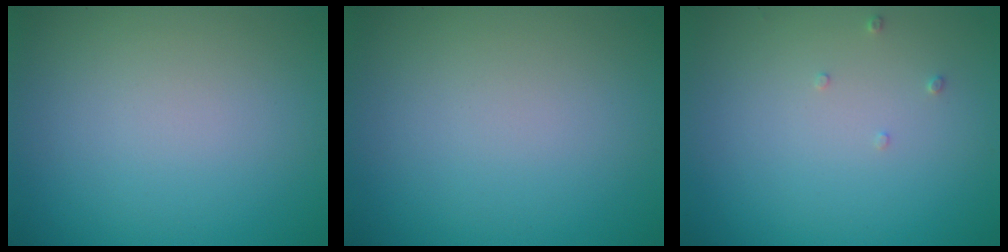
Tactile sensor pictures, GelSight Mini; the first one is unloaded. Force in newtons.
{"total": 0.0}
{"total": 0.7, "press": 0.7, "slide": 0.2}